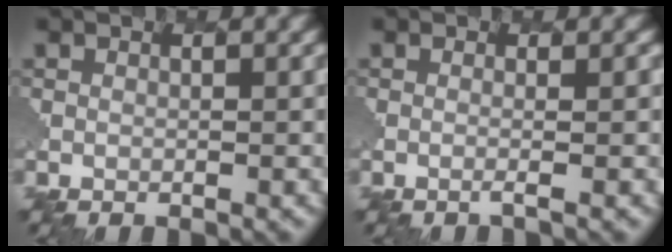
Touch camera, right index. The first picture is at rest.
{"total": 1.3, "force": [0.6, -1.1, 0.1], "torque": [0.010, 0.019, -0.011]}